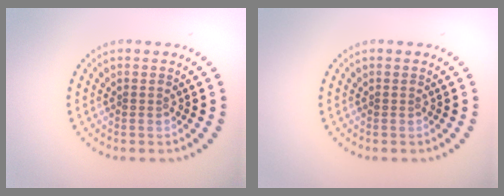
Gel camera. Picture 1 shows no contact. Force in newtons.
{"total": 0.0}